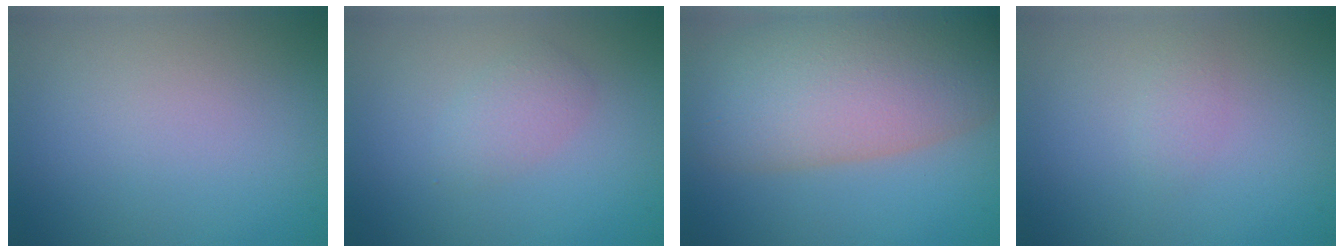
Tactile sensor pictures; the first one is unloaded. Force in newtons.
{"total": 1.7, "press": 1.7, "slide": 0.1}
{"total": 11.8, "press": 11.8, "slide": 0.7}
{"total": 0.8, "press": 0.8, "slide": 0.0}